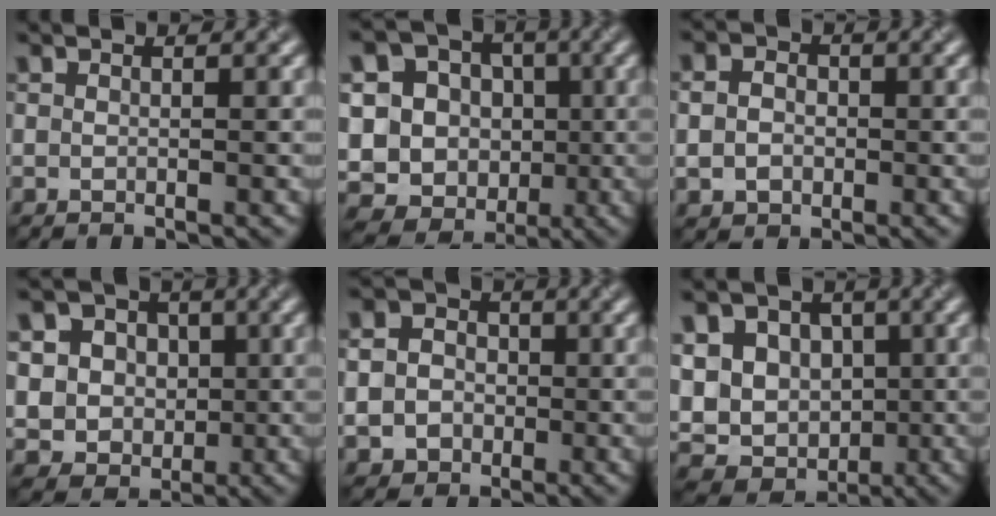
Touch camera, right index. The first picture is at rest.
{"total": 15.6, "force": [-1.9, 14.6, 5.3], "torque": [-0.143, 0.015, -0.045]}
{"total": 3.0, "force": [-0.2, 2.6, 1.5], "torque": [-0.020, -0.001, -0.010]}
{"total": 7.1, "force": [1.1, 6.4, 2.9], "torque": [-0.050, 0.018, 0.002]}
{"total": 5.7, "force": [-0.8, 5.2, 2.2], "torque": [-0.026, 0.003, -0.027]}
{"total": 13.2, "force": [1.0, 11.3, 6.7], "torque": [-0.127, 0.025, 0.001]}